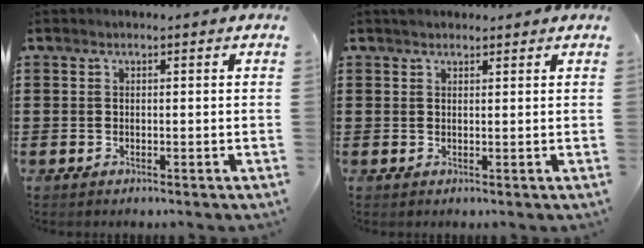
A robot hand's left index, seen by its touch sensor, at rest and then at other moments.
{"total": 1.1, "force": [1.1, 0.4, 0.1], "torque": [-0.004, 0.001, 0.021]}